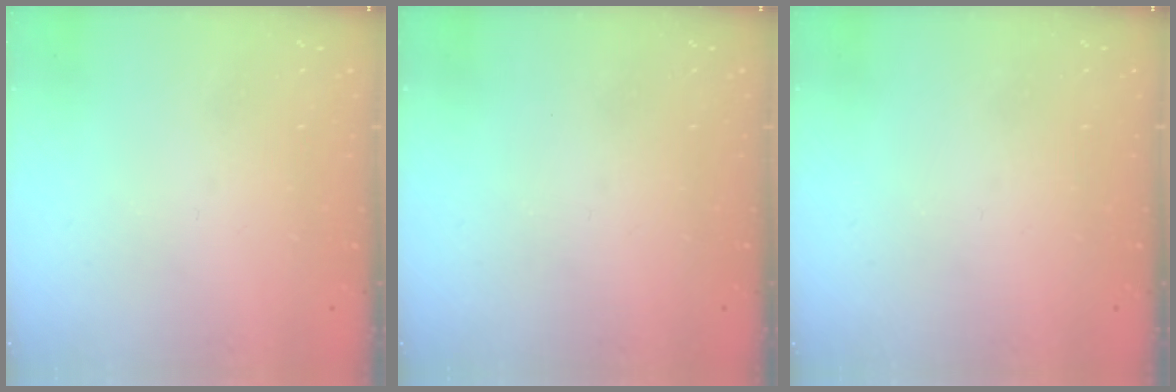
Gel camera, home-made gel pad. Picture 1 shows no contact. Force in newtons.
{"total": 0.0}
{"total": 0.0}